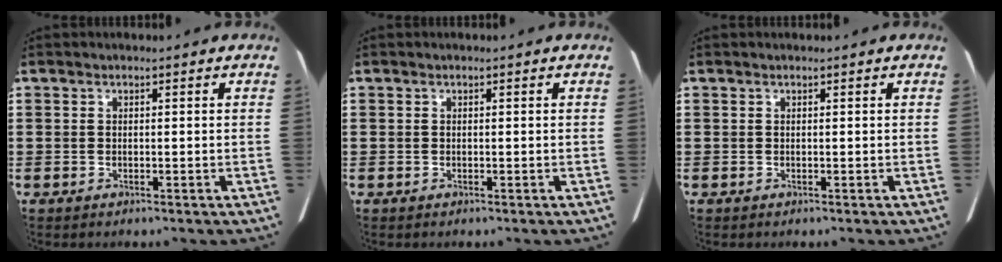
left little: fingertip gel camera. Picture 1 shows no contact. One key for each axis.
{"total": 0.0}
{"total": 0.0}